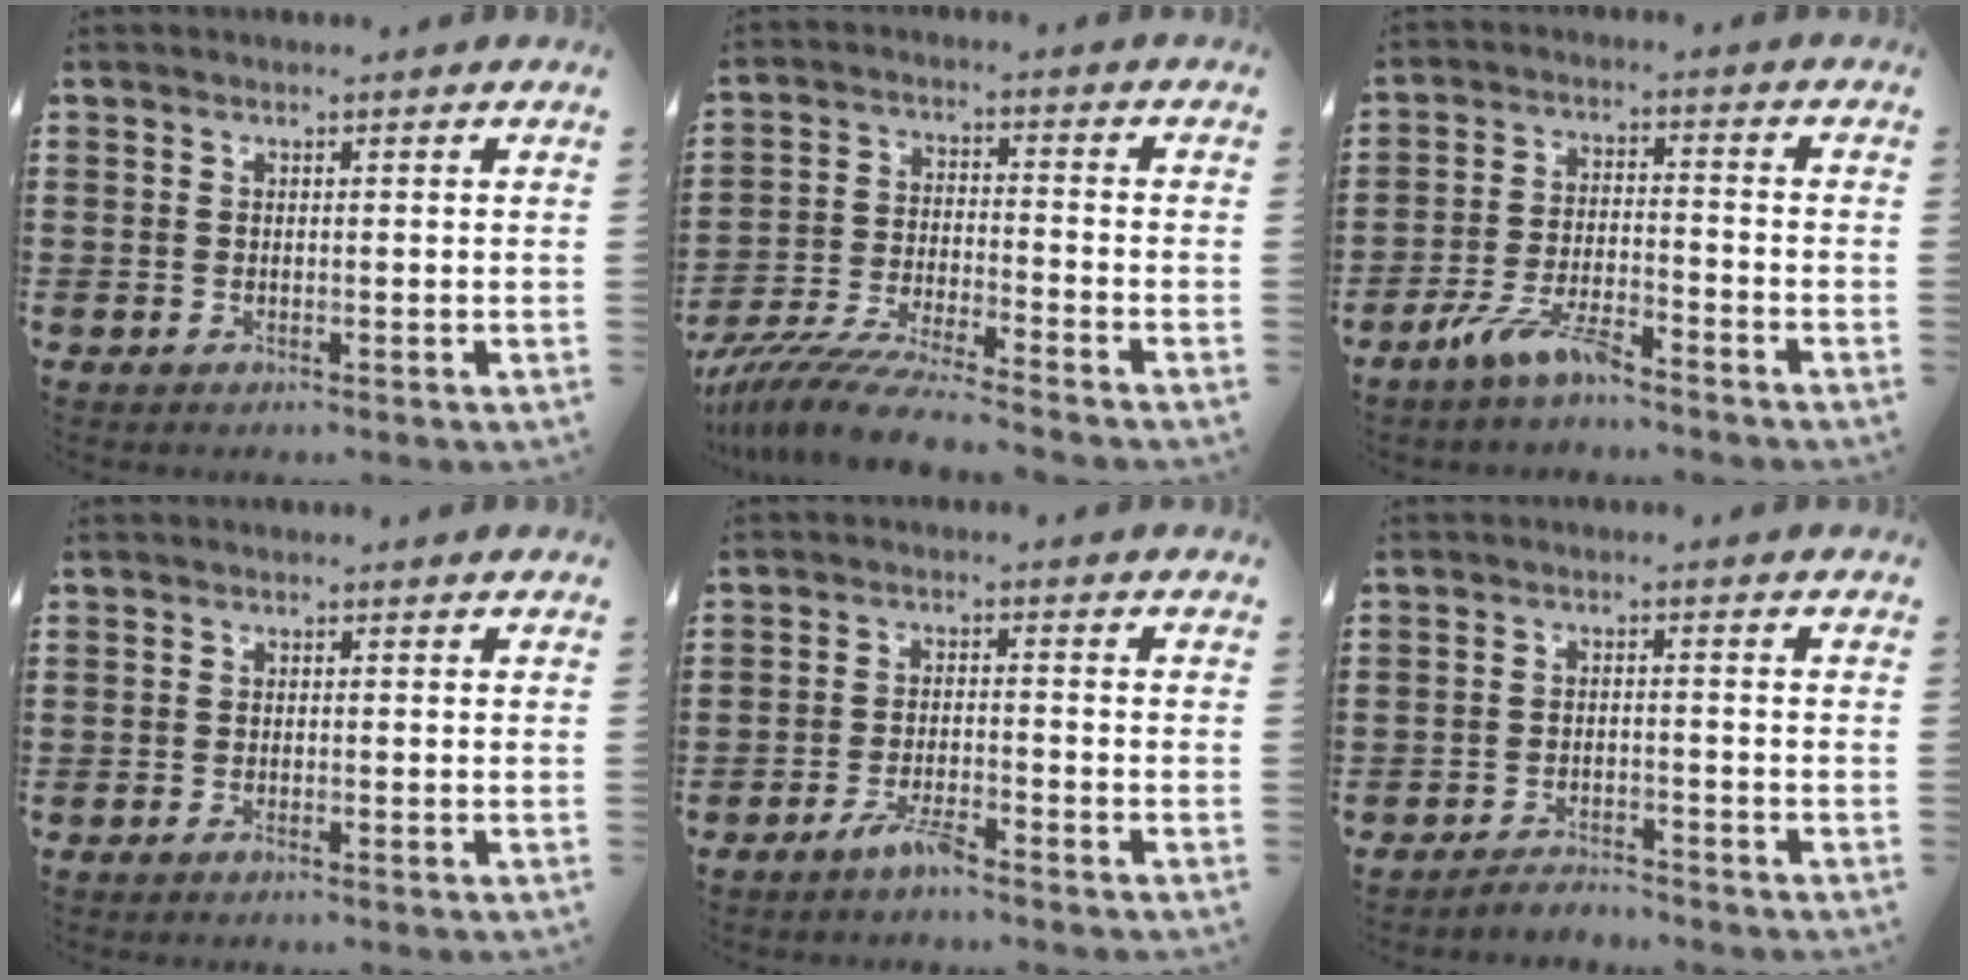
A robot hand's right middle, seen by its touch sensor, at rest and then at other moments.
{"total": 8.7, "force": [-8.1, 0.4, 2.9], "torque": [-0.067, 0.003, -0.161]}
{"total": 6.6, "force": [-5.2, 1.3, 3.9], "torque": [-0.090, -0.007, -0.100]}
{"total": 0.7, "force": [-0.5, 0.0, 0.4], "torque": [-0.012, -0.007, -0.007]}
{"total": 3.7, "force": [-2.9, 0.4, 2.3], "torque": [-0.055, -0.002, -0.056]}
{"total": 3.0, "force": [-3.0, 0.4, -0.3], "torque": [-0.004, 0.003, -0.067]}